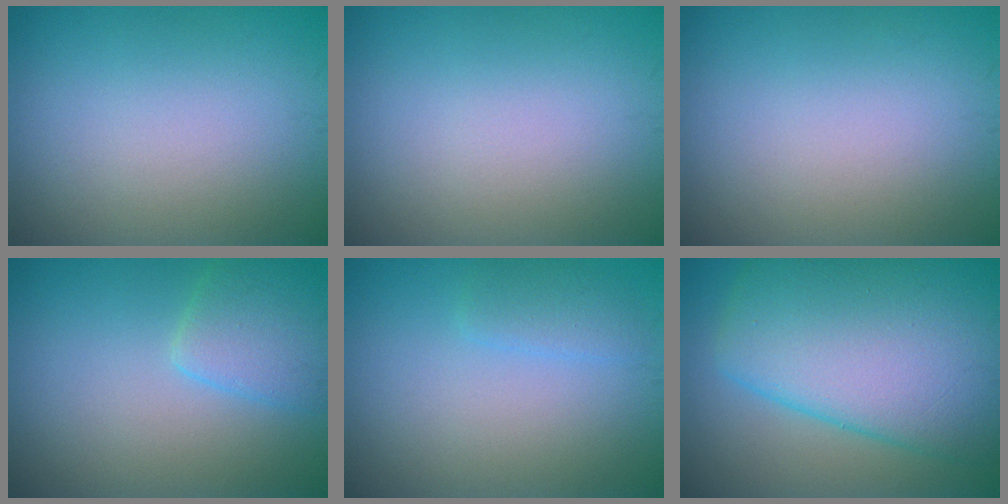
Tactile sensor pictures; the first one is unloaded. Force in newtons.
{"total": 0.0}
{"total": 0.0}
{"total": 3.0, "press": 3.0, "slide": 0.3}
{"total": 1.6, "press": 1.6, "slide": 0.0}
{"total": 13.5, "press": 13.5, "slide": 0.4}